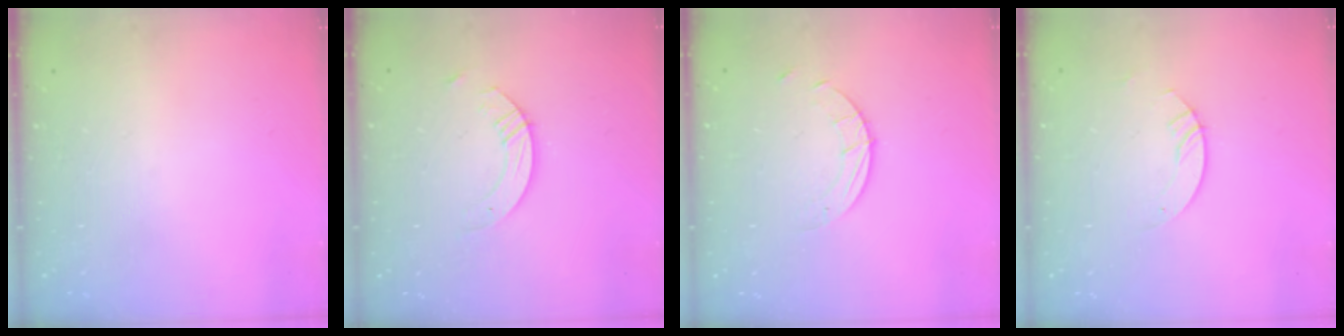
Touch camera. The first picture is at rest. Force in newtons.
{"total": 3.5, "press": 3.5, "slide": 0.4}
{"total": 2.6, "press": 2.6, "slide": 0.2}
{"total": 2.1, "press": 2.1, "slide": 0.2}